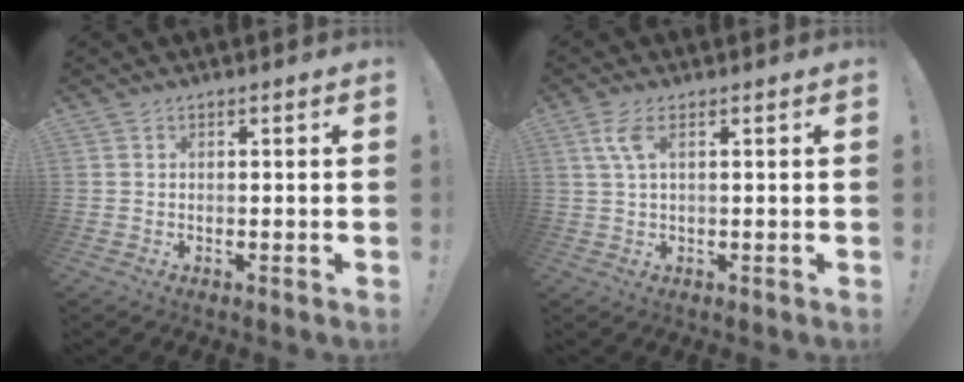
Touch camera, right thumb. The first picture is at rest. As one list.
[{"total": 4.5, "force": [1.6, 1.5, 3.9], "torque": [-0.070, -0.001, 0.028]}]